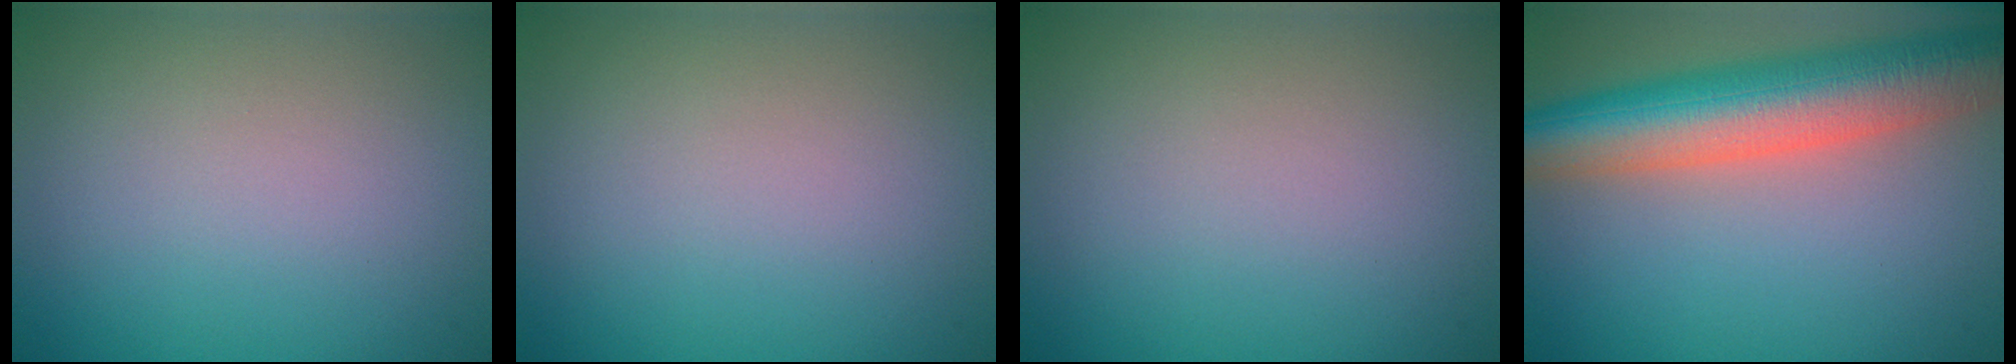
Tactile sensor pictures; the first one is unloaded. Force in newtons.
{"total": 0.0}
{"total": 0.0}
{"total": 10.2, "press": 10.2, "slide": 0.5}